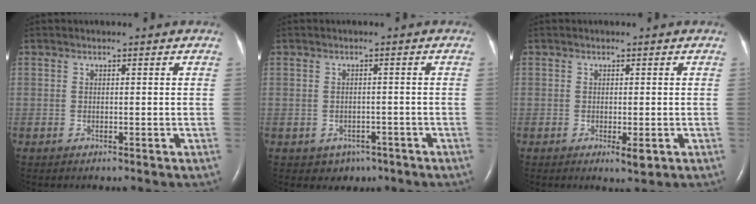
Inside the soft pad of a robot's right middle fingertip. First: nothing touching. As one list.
[{"total": 3.1, "force": [-1.8, 2.4, 0.8], "torque": [-0.008, 0.007, -0.015]}, {"total": 1.9, "force": [-0.7, 0.6, 1.7], "torque": [-0.024, -0.005, -0.007]}]